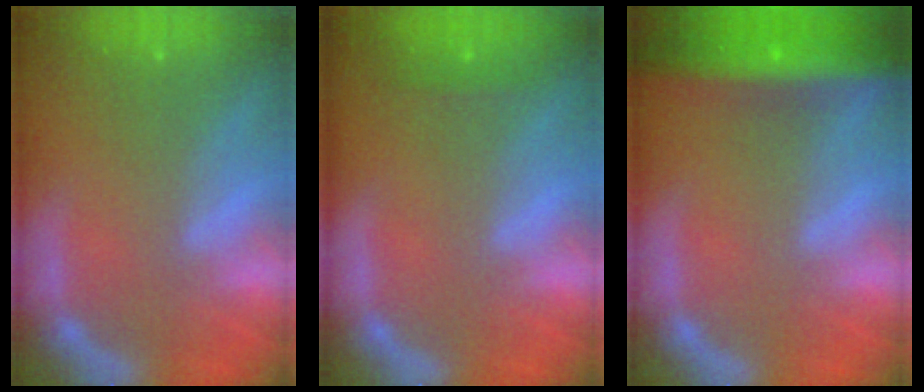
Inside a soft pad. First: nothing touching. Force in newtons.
{"total": 0.9}
{"total": 9.5}